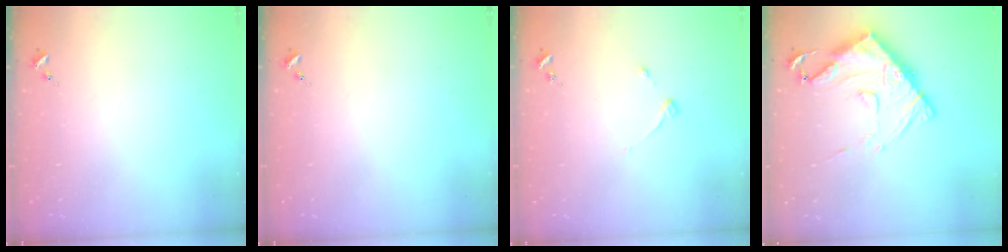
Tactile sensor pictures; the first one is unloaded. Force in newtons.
{"total": 0.0}
{"total": 3.8, "press": 3.8, "slide": 0.5}
{"total": 16.0, "press": 16.0, "slide": 1.2}